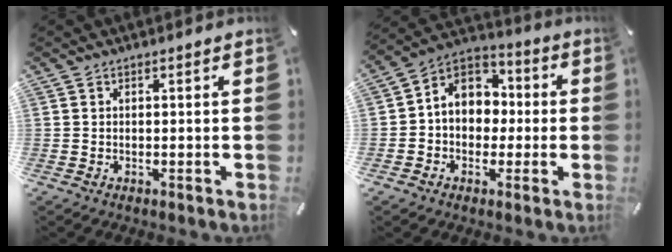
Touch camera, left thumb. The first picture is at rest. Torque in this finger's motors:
{"motor_torque": [1.56, 1.78, 0.64, 0.38, 0.10]}